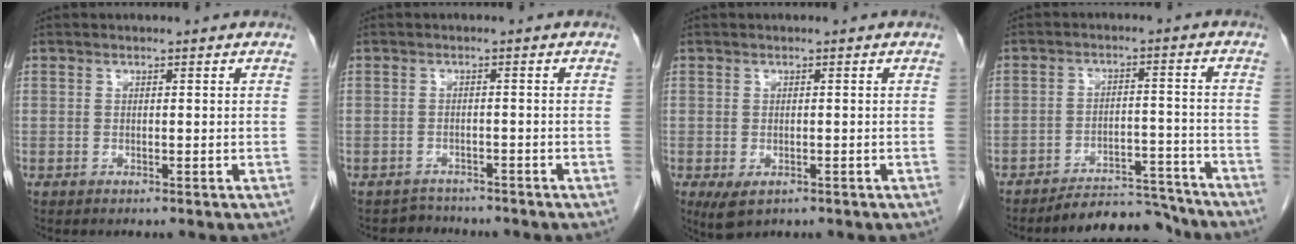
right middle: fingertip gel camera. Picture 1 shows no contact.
{"total": 2.6, "force": [-2.3, 0.8, -0.8], "torque": [0.008, -0.003, -0.038]}
{"total": 3.3, "force": [-1.6, 1.8, 2.2], "torque": [-0.039, -0.008, -0.017]}
{"total": 7.6, "force": [-7.5, 1.3, 0.3], "torque": [0.008, 0.020, -0.116]}